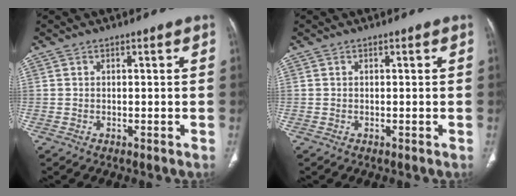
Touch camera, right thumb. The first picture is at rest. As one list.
[{"total": 0.0}]